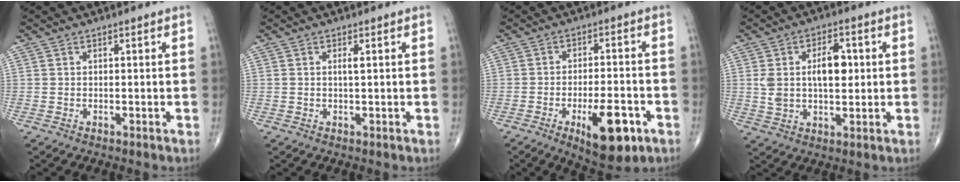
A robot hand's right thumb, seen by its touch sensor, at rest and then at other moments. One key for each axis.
{"total": 1.2, "fx": 0.3, "fy": 0.1, "fz": 1.1, "tx": -0.026, "ty": 0.000, "tz": 0.005}
{"total": 12.1, "fx": -5.3, "fy": 4.6, "fz": 9.8, "tx": -0.132, "ty": 0.017, "tz": -0.071}
{"total": 9.7, "fx": 1.5, "fy": 5.2, "fz": 8.0, "tx": -0.127, "ty": 0.007, "tz": 0.030}